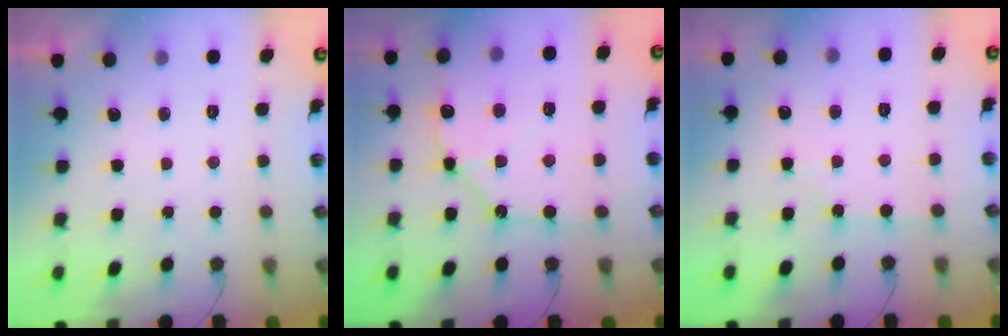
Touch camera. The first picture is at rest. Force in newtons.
{"total": 11.2, "press": 11.1, "slide": 1.4}
{"total": 0.9, "press": 0.9, "slide": 0.1}